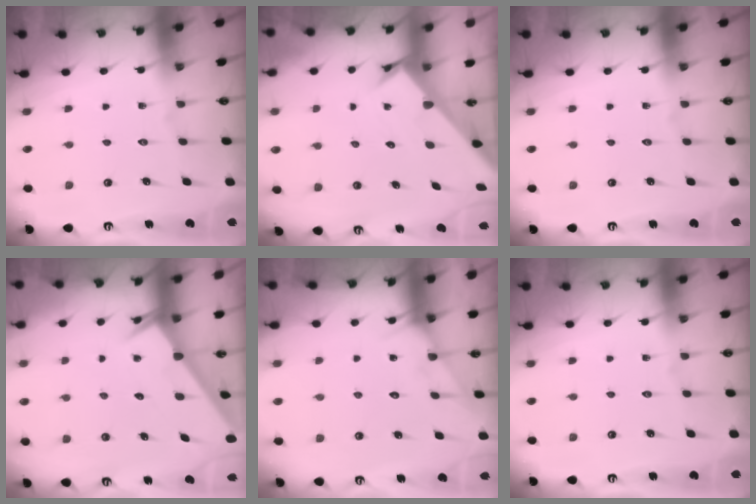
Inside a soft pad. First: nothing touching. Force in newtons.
{"total": 2.2, "press": 2.2, "slide": 0.1}
{"total": 0.0}
{"total": 2.6, "press": 2.6, "slide": 0.0}
{"total": 5.6, "press": 5.6, "slide": 0.4}
{"total": 0.0}